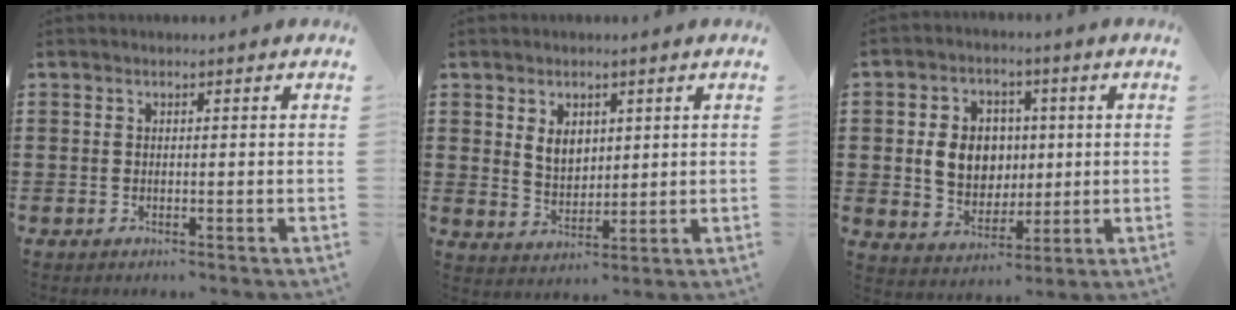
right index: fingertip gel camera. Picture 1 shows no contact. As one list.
[{"total": 4.2, "force": [1.7, 2.9, 2.5], "torque": [-0.050, 0.007, 0.028]}, {"total": 7.7, "force": [0.7, 6.5, 4.1], "torque": [-0.084, 0.016, 0.010]}]